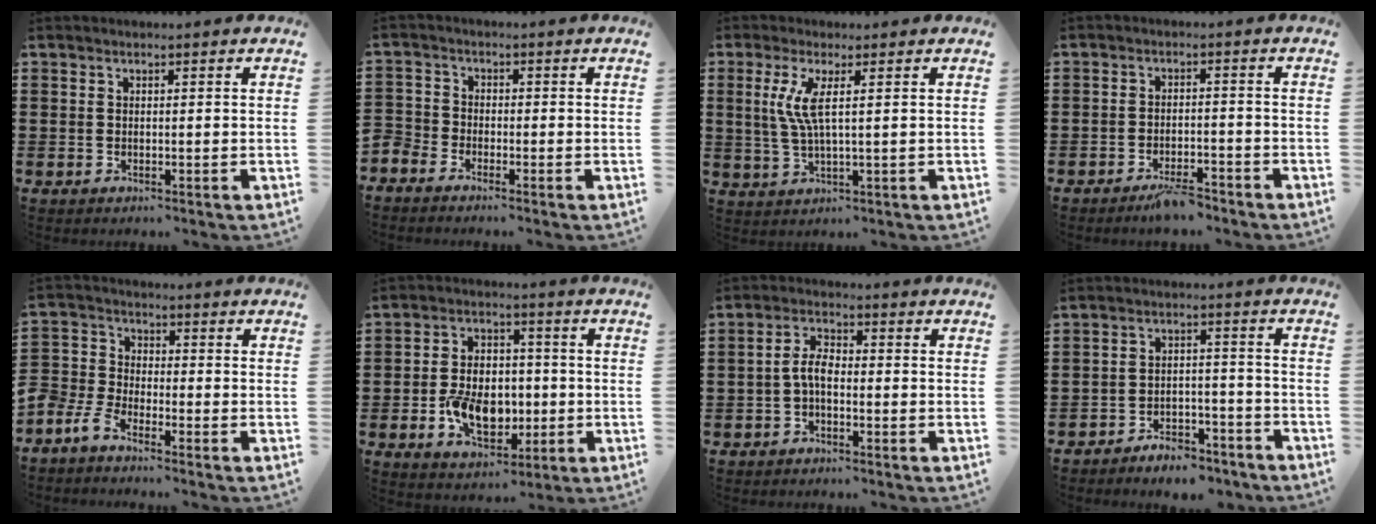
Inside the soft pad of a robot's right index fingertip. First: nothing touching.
{"total": 2.3, "force": [-2.2, 0.8, -0.2], "torque": [-0.014, 0.001, -0.051]}
{"total": 5.4, "force": [1.3, 0.5, 5.2], "torque": [-0.119, -0.011, 0.016]}
{"total": 3.3, "force": [-2.9, 0.6, 1.5], "torque": [-0.024, 0.010, -0.056]}
{"total": 4.3, "force": [-3.9, 1.3, 1.2], "torque": [-0.063, -0.003, -0.092]}
{"total": 8.6, "force": [-2.1, 5.7, 6.1], "torque": [-0.119, 0.008, -0.037]}
{"total": 3.8, "force": [-0.9, 1.7, 3.3], "torque": [-0.074, 0.002, -0.023]}
{"total": 4.6, "force": [-4.5, 1.0, 0.5], "torque": [-0.010, 0.012, -0.090]}